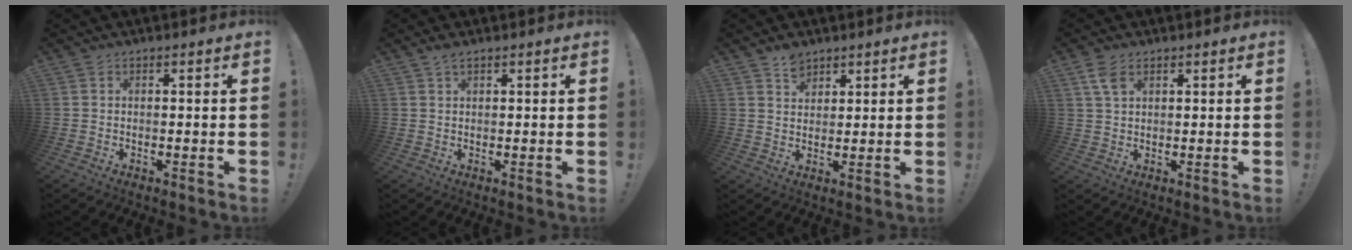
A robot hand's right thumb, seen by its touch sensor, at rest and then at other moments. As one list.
[{"total": 1.9, "force": [1.3, 0.5, 1.3], "torque": [-0.022, -0.002, 0.022]}, {"total": 4.7, "force": [3.6, 2.7, 1.4], "torque": [-0.010, -0.021, 0.065]}, {"total": 4.5, "force": [2.3, 2.3, 3.1], "torque": [-0.060, -0.003, 0.045]}]